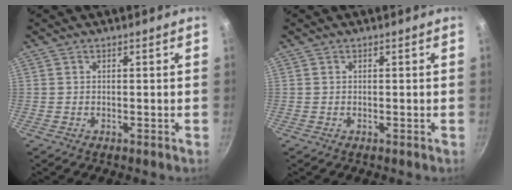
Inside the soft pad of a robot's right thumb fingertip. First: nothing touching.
{"total": 0.0}